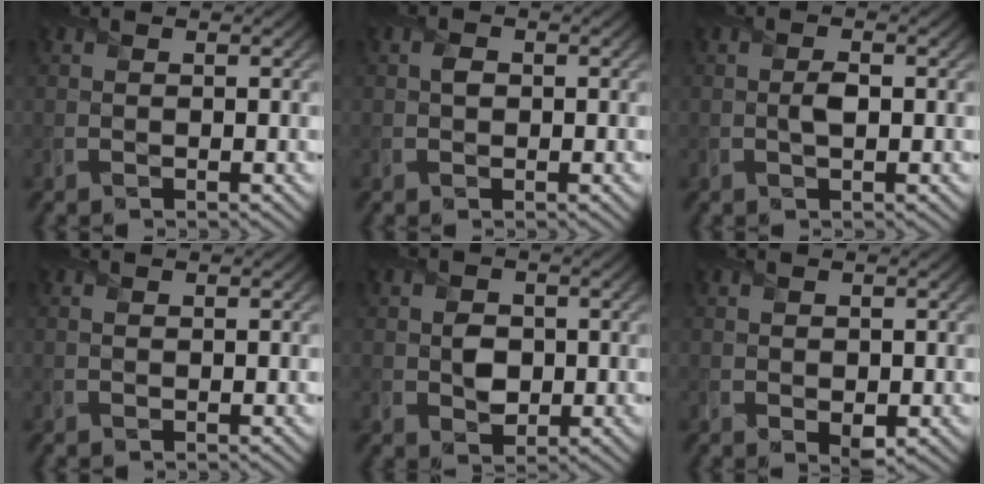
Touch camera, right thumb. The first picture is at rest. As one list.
[{"total": 1.0, "force": [0.1, 0.8, 0.5], "torque": [-0.011, 0.001, -0.002]}, {"total": 1.6, "force": [0.0, 0.7, 1.4], "torque": [-0.029, 0.004, 0.000]}, {"total": 0.0}, {"total": 3.0, "force": [0.0, 2.5, 1.6], "torque": [-0.035, -0.003, -0.005]}, {"total": 1.5, "force": [-0.1, 1.2, 1.0], "torque": [-0.019, -0.007, 0.002]}]